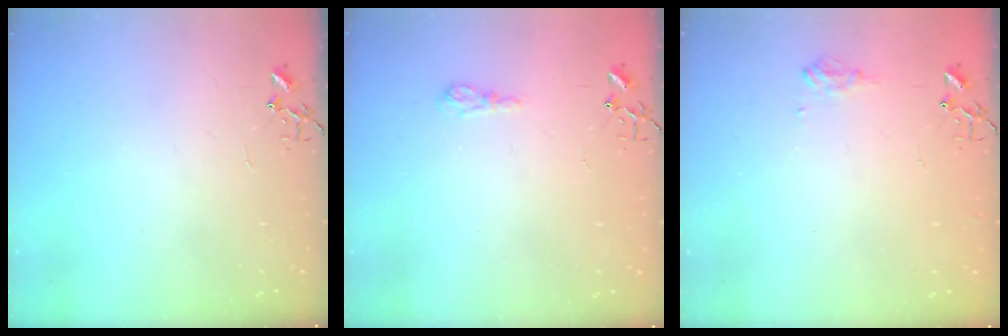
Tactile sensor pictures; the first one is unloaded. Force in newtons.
{"total": 6.5, "press": 6.5, "slide": 0.7}
{"total": 6.9, "press": 6.8, "slide": 1.0}